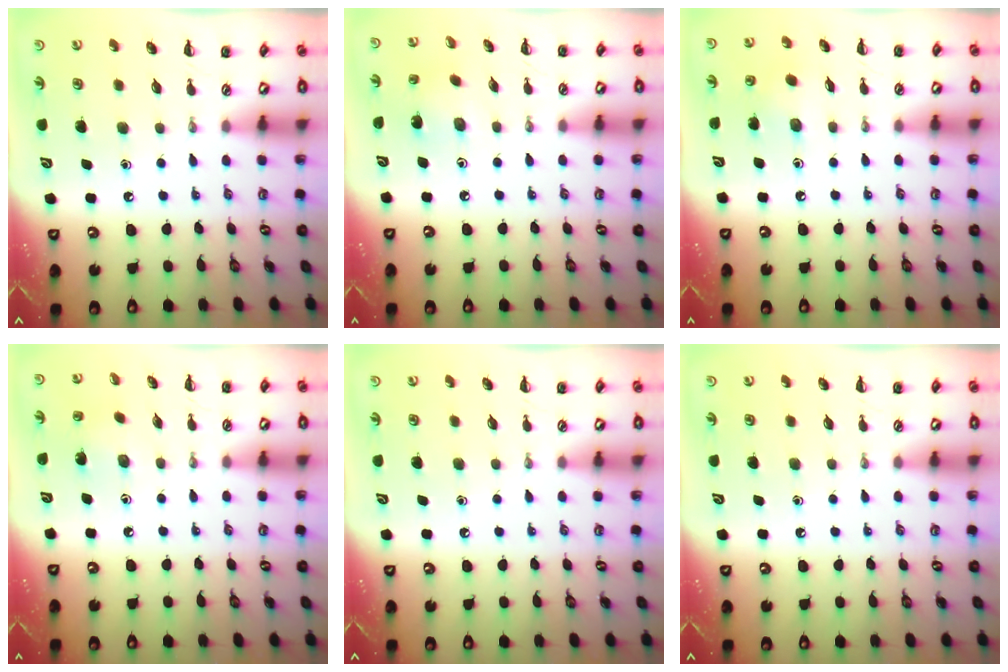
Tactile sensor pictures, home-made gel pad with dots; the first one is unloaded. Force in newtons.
{"total": 1.8, "press": 1.6, "slide": 0.6}
{"total": 2.7, "press": 2.6, "slide": 0.6}
{"total": 2.4, "press": 2.3, "slide": 0.6}
{"total": 0.0}
{"total": 0.0}